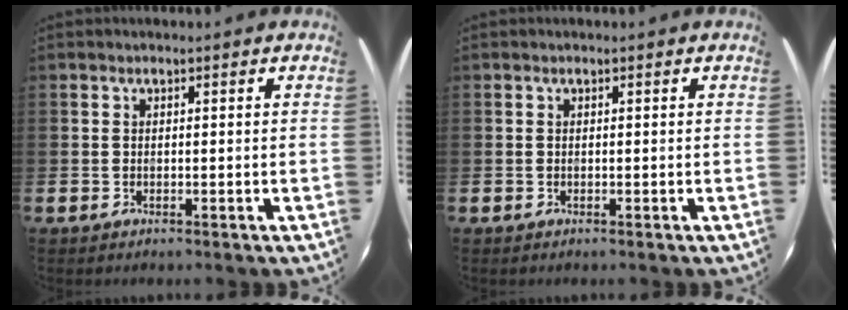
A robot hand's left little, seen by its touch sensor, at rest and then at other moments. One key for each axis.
{"total": 0.0}